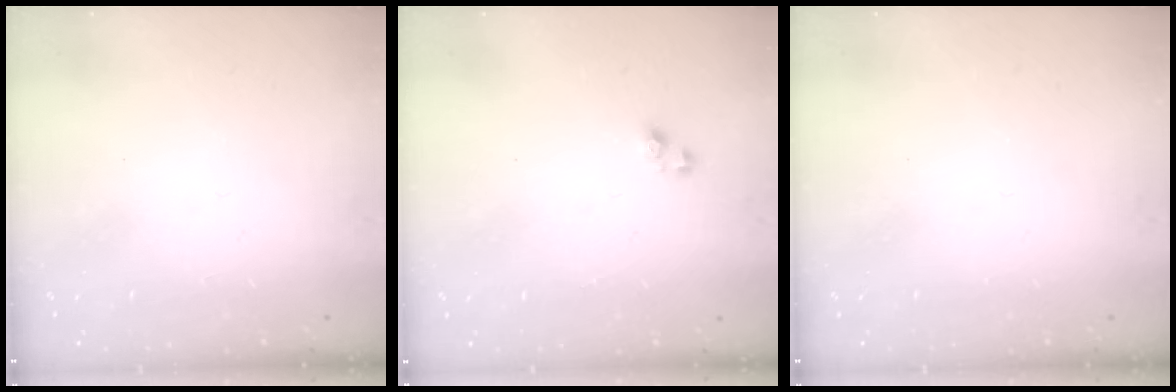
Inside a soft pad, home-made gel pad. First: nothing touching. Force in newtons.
{"total": 3.7, "press": 3.7, "slide": 0.5}
{"total": 0.0}